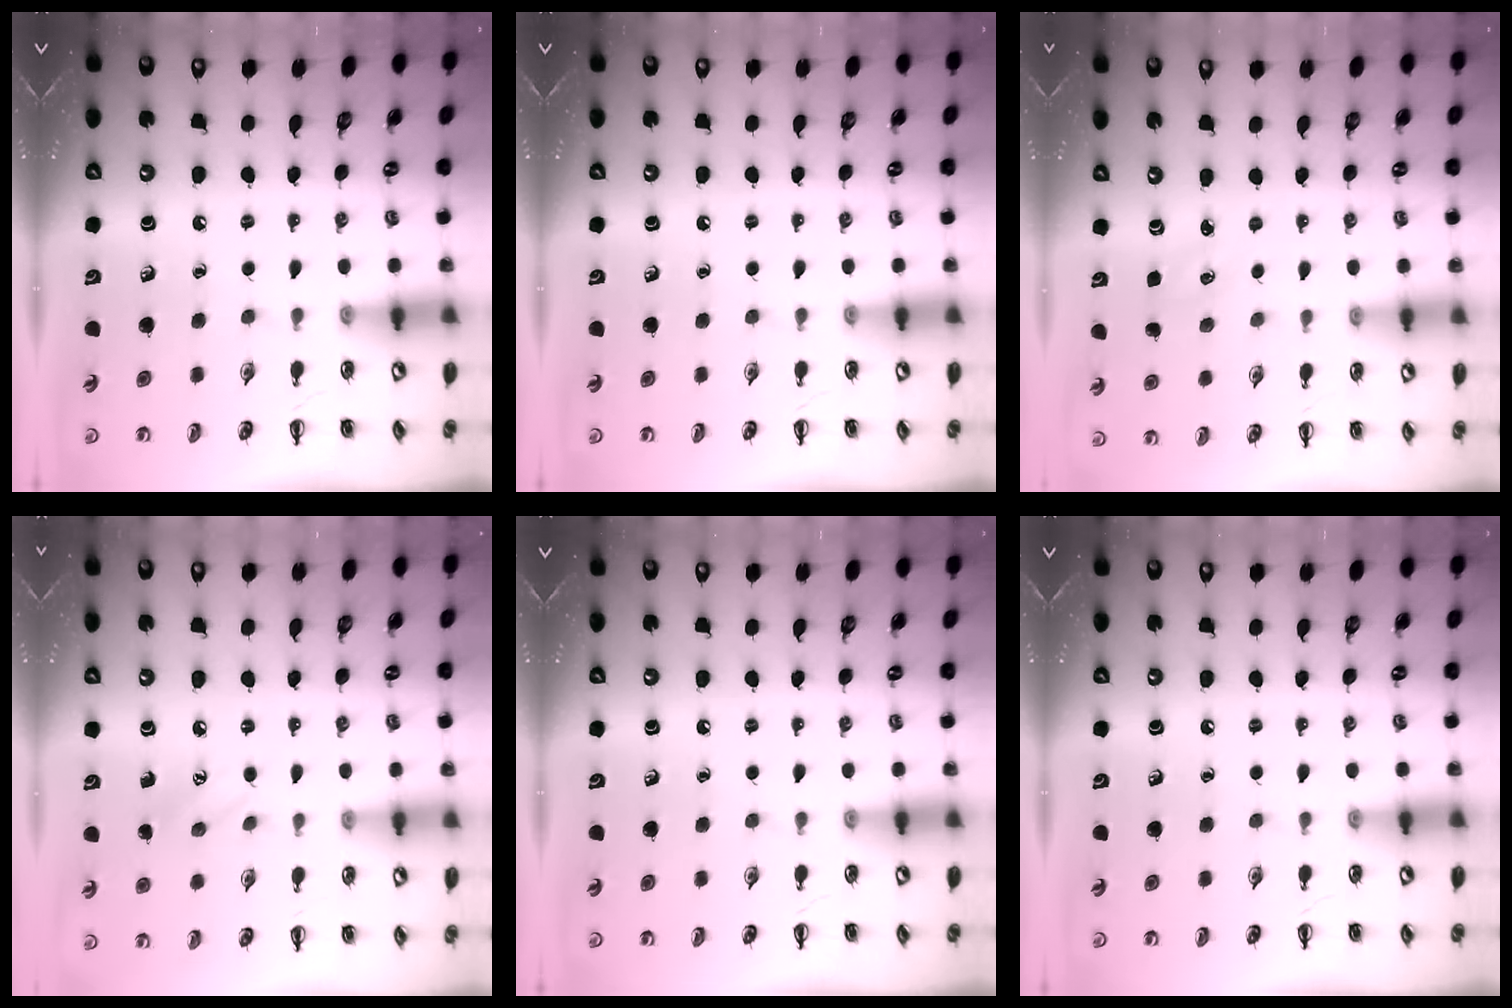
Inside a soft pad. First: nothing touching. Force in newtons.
{"total": 0.0}
{"total": 1.5, "press": 1.4, "slide": 0.4}
{"total": 7.0, "press": 6.8, "slide": 1.5}
{"total": 0.0}
{"total": 0.0}